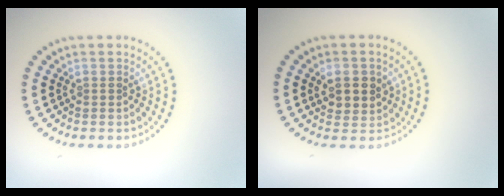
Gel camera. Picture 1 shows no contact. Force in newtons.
{"total": 2.7, "press": 2.6, "slide": 0.8}